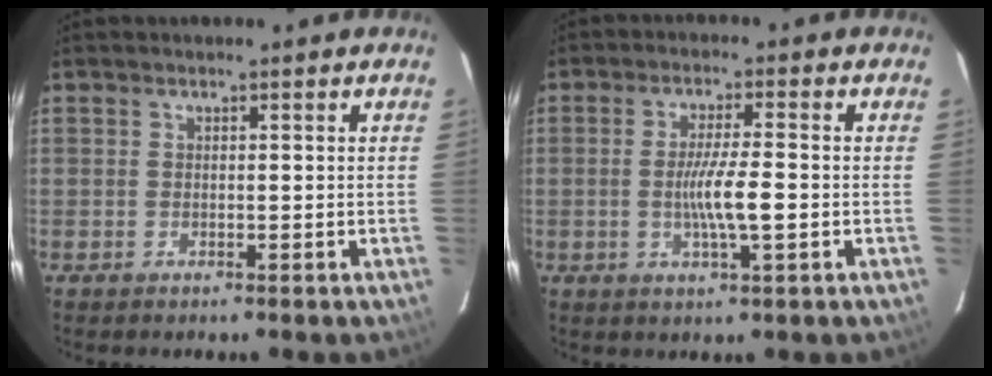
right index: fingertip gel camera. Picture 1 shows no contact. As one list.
[{"total": 4.7, "force": [-0.9, 0.0, 4.6], "torque": [-0.084, -0.006, -0.015]}]